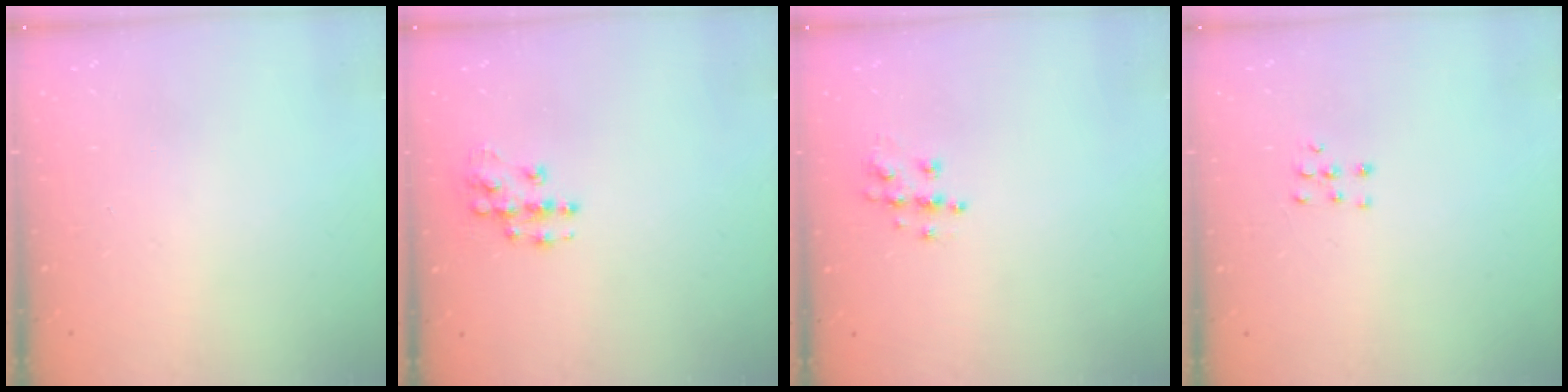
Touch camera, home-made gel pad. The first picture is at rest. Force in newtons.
{"total": 9.2, "press": 9.2, "slide": 0.5}
{"total": 7.4, "press": 7.4, "slide": 0.2}
{"total": 4.6, "press": 4.5, "slide": 0.5}